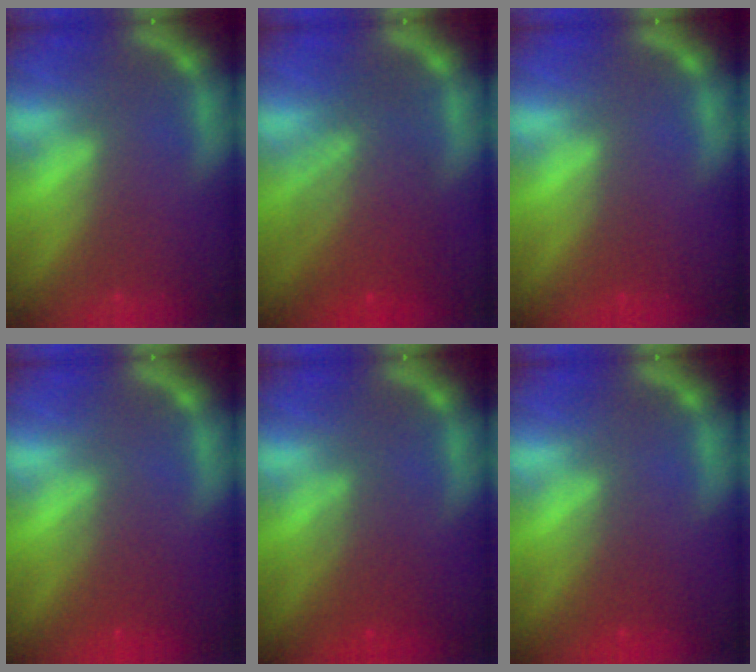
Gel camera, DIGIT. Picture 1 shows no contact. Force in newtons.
{"total": 7.1}
{"total": 1.0}
{"total": 2.5}
{"total": 3.1}
{"total": 2.0}